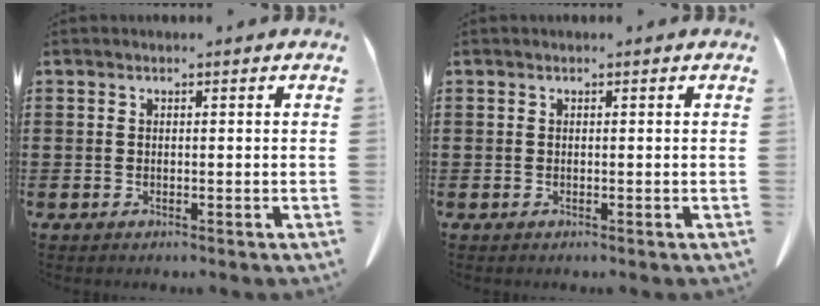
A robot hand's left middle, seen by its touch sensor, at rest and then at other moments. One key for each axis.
{"total": 0.0}